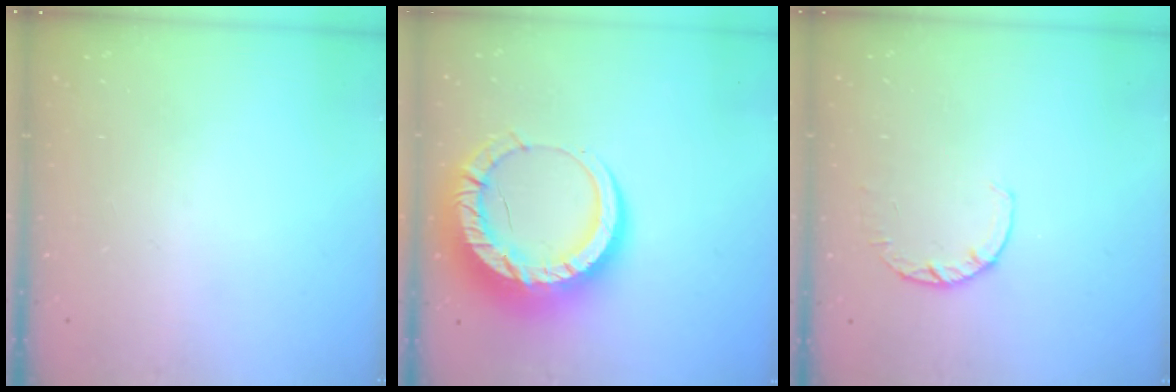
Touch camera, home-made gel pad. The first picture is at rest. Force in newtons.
{"total": 18.9, "press": 18.8, "slide": 1.9}
{"total": 3.0, "press": 2.9, "slide": 0.4}